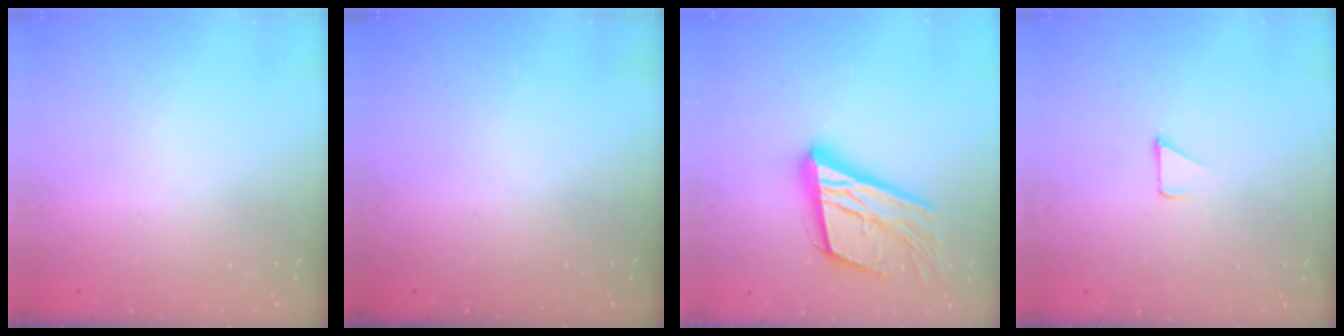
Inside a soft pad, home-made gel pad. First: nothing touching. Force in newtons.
{"total": 0.0}
{"total": 22.7, "press": 22.3, "slide": 4.0}
{"total": 1.8, "press": 1.7, "slide": 0.1}